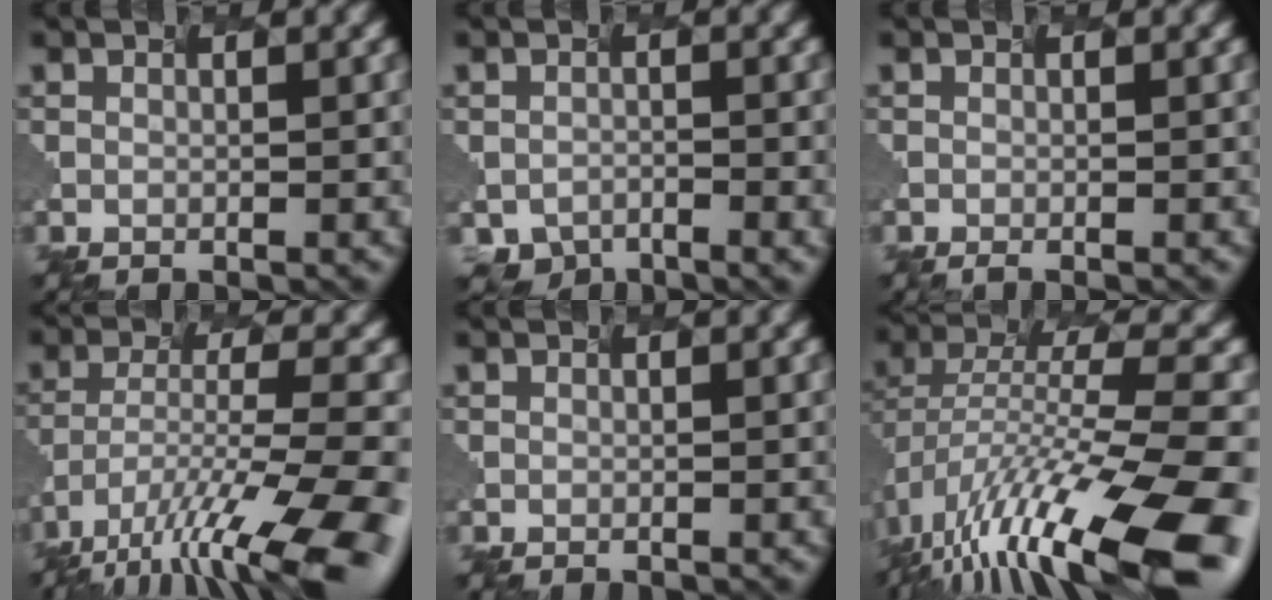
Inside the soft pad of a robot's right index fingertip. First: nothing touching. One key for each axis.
{"total": 2.7, "fx": -2.7, "fy": 0.0, "fz": -0.2, "tx": -0.033, "ty": -0.016, "tz": -0.013}
{"total": 0.9, "fx": -0.7, "fy": 0.0, "fz": 0.5, "tx": -0.002, "ty": 0.000, "tz": 0.004}
{"total": 12.2, "fx": -9.4, "fy": 2.0, "fz": 7.6, "tx": -0.178, "ty": -0.016, "tz": -0.119}
{"total": 0.0}
{"total": 13.7, "fx": -7.9, "fy": 2.8, "fz": 10.8, "tx": -0.225, "ty": 0.005, "tz": -0.108}